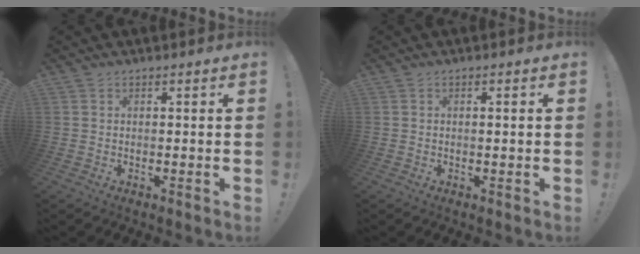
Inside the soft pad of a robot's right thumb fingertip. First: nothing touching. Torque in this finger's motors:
{"motor_torque": [0.19, -0.56, -0.16, 0.13, -0.02]}